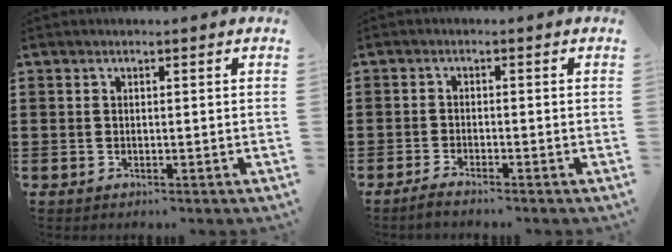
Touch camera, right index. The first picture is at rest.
{"total": 1.6, "force": [-1.5, -0.2, 0.5], "torque": [-0.010, -0.003, -0.027]}